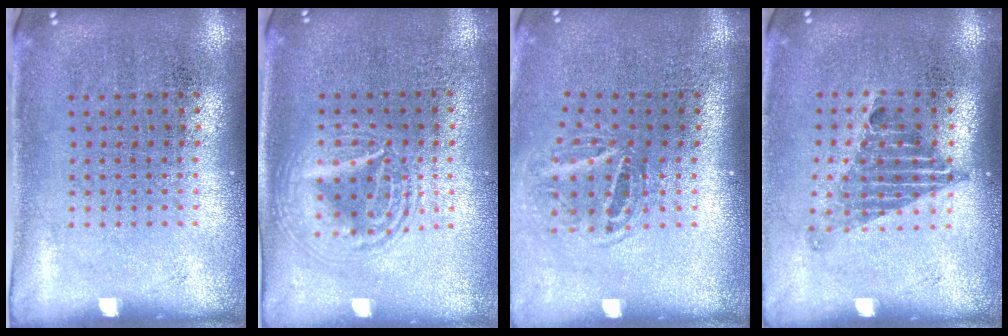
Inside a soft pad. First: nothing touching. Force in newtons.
{"total": 2.9, "press": 2.8, "slide": 0.3}
{"total": 1.7, "press": 1.1, "slide": 1.3}
{"total": 1.3, "press": 1.0, "slide": 0.9}